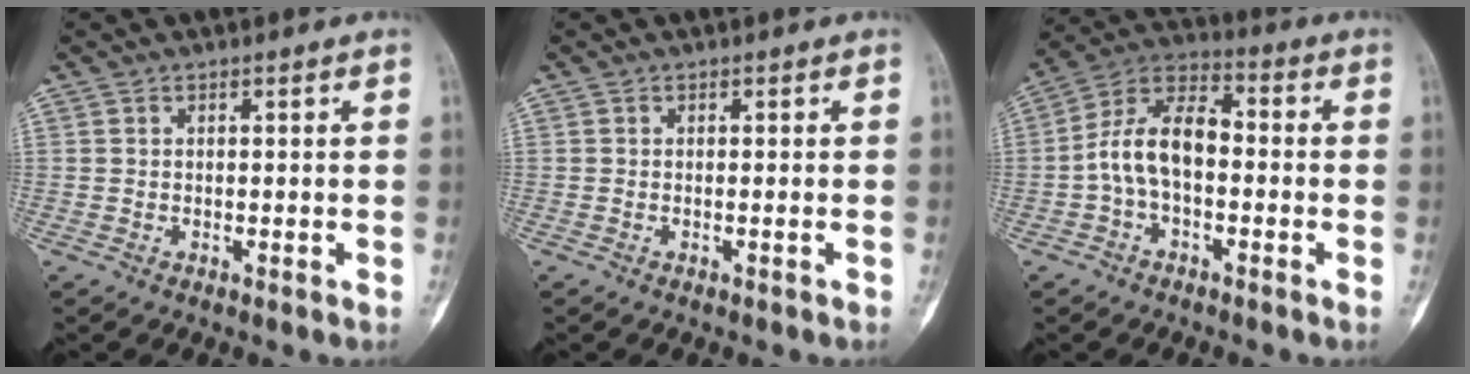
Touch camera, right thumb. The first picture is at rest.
{"total": 0.0}
{"total": 11.4, "force": [-1.4, 6.8, 9.1], "torque": [-0.155, 0.040, -0.039]}